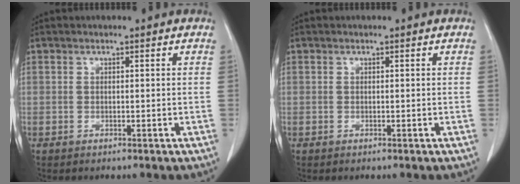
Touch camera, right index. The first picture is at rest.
{"total": 0.0}